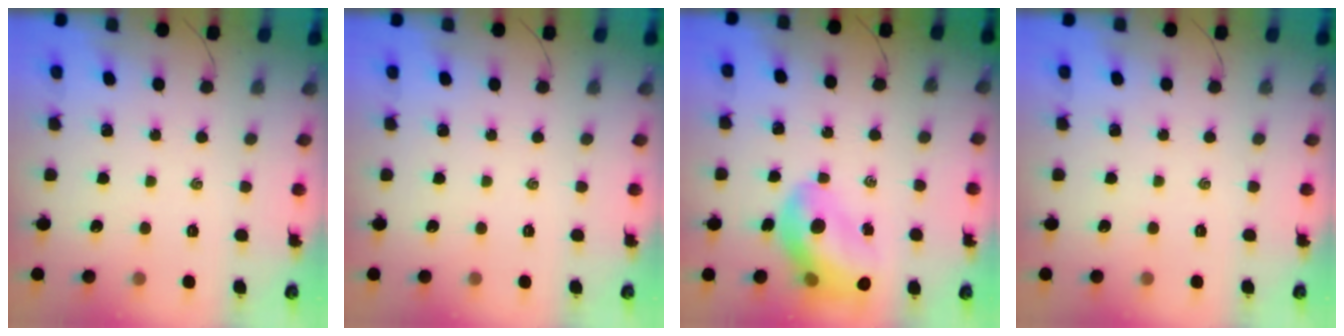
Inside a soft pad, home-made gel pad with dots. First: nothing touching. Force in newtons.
{"total": 0.0}
{"total": 13.6, "press": 13.1, "slide": 3.7}
{"total": 0.0}